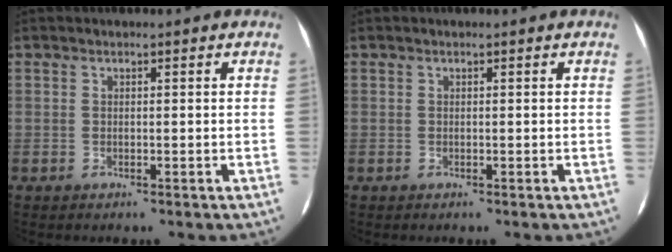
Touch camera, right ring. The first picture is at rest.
{"total": 0.0}